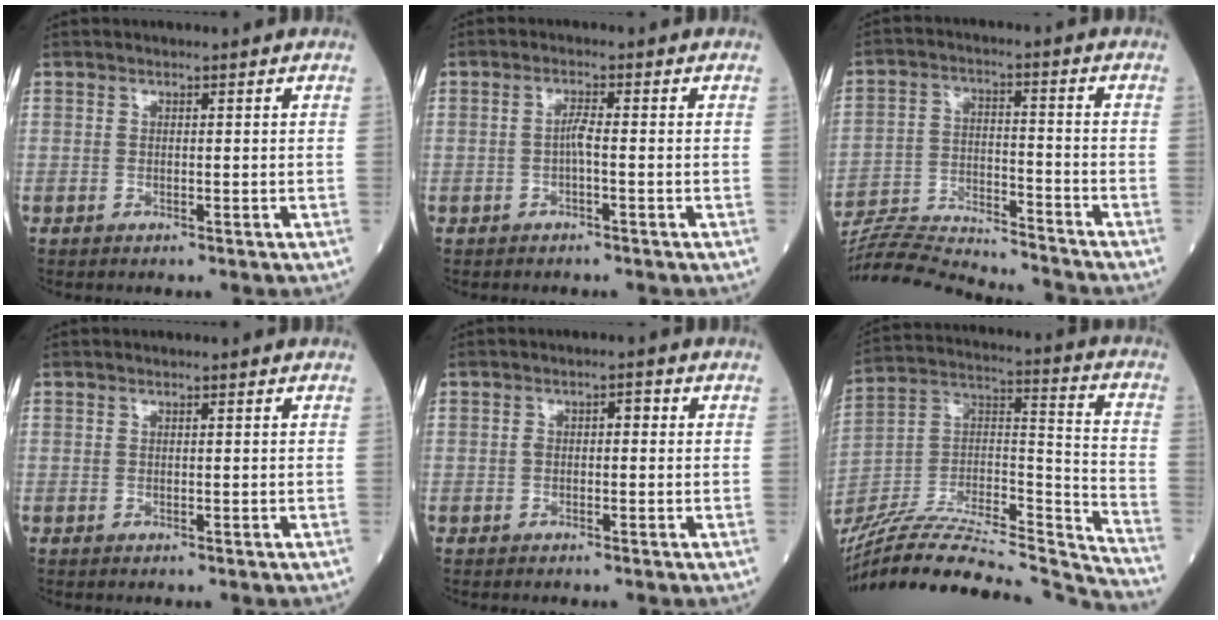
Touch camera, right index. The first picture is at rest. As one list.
[{"total": 1.8, "force": [-0.5, 0.1, 1.7], "torque": [-0.031, 0.002, -0.011]}, {"total": 17.1, "force": [-16.6, 0.1, 4.0], "torque": [-0.082, 0.002, -0.267]}, {"total": 0.0}, {"total": 2.0, "force": [0.0, 1.1, 1.6], "torque": [-0.023, 0.016, -0.002]}, {"total": 31.7, "force": [-29.4, 3.1, 11.3], "torque": [-0.193, -0.008, -0.463]}]